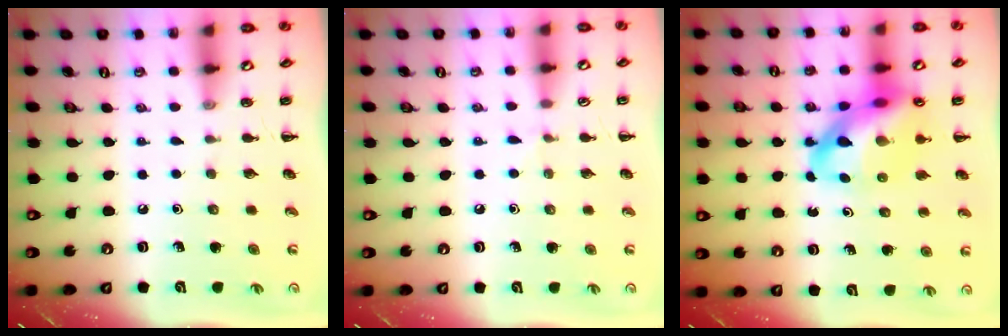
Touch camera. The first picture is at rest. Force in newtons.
{"total": 2.8, "press": 2.5, "slide": 1.1}
{"total": 18.0, "press": 17.3, "slide": 4.8}